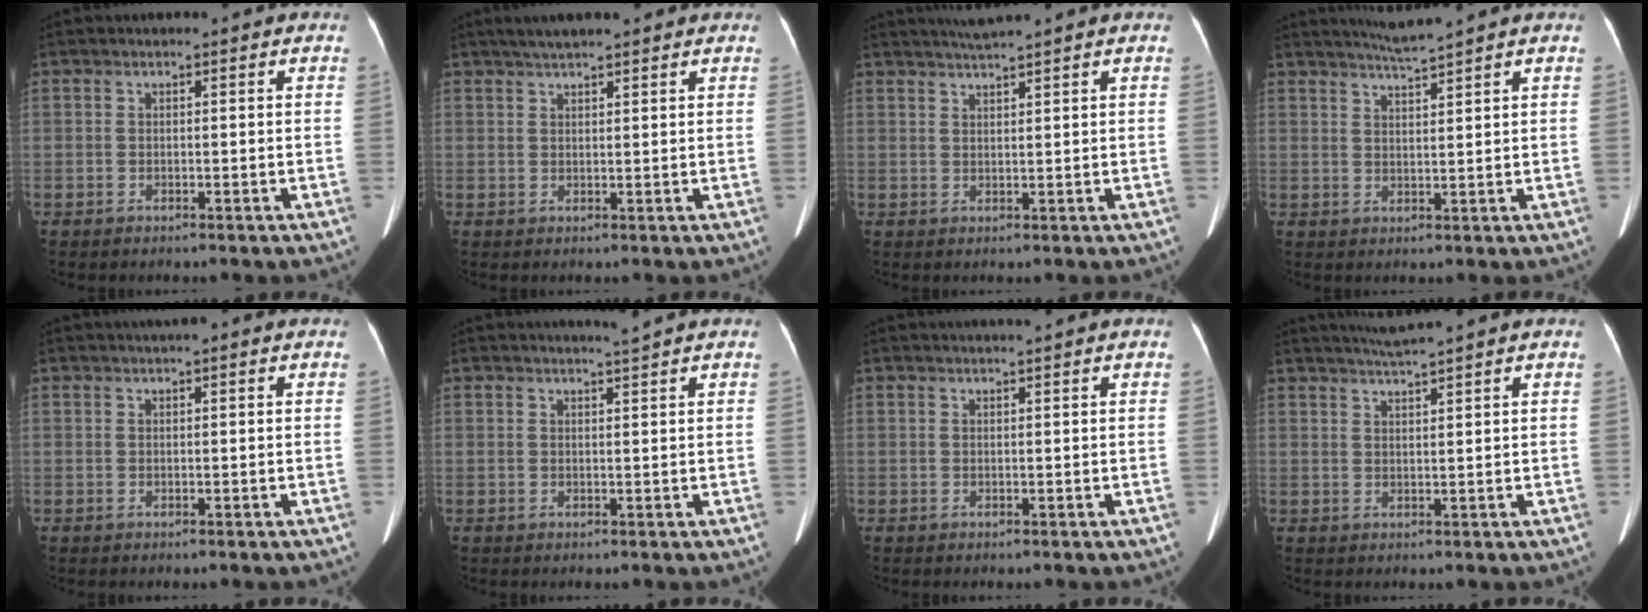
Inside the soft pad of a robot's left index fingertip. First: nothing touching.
{"total": 5.6, "force": [4.6, 0.6, 3.1], "torque": [-0.046, 0.030, 0.074]}
{"total": 3.5, "force": [3.1, -1.0, 1.4], "torque": [-0.022, 0.011, 0.059]}
{"total": 3.6, "force": [3.2, -1.5, 0.9], "torque": [-0.020, -0.006, 0.064]}
{"total": 1.0, "force": [0.8, 0.1, 0.6], "torque": [-0.009, 0.010, 0.012]}
{"total": 1.5, "force": [1.3, -0.8, 0.4], "torque": [-0.012, -0.011, 0.025]}
{"total": 1.4, "force": [1.2, -0.4, 0.6], "torque": [-0.008, 0.005, 0.025]}
{"total": 3.8, "force": [3.3, -1.4, 1.3], "torque": [-0.024, 0.004, 0.064]}